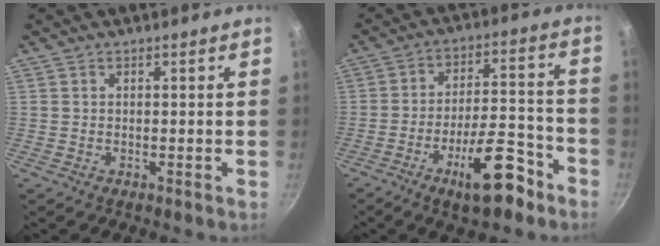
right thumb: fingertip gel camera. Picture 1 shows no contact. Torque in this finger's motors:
{"motor_torque": [1.10, -0.10, -0.12, 0.09, 0.03]}